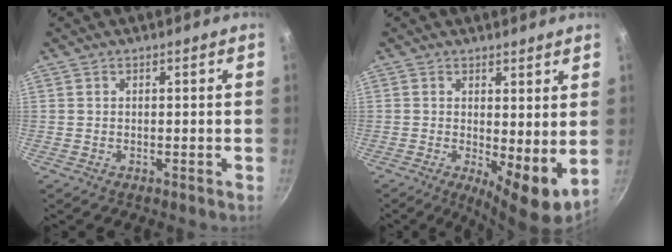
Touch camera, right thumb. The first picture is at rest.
{"total": 7.8, "force": [0.8, 2.8, 7.2], "torque": [-0.101, -0.023, 0.016]}